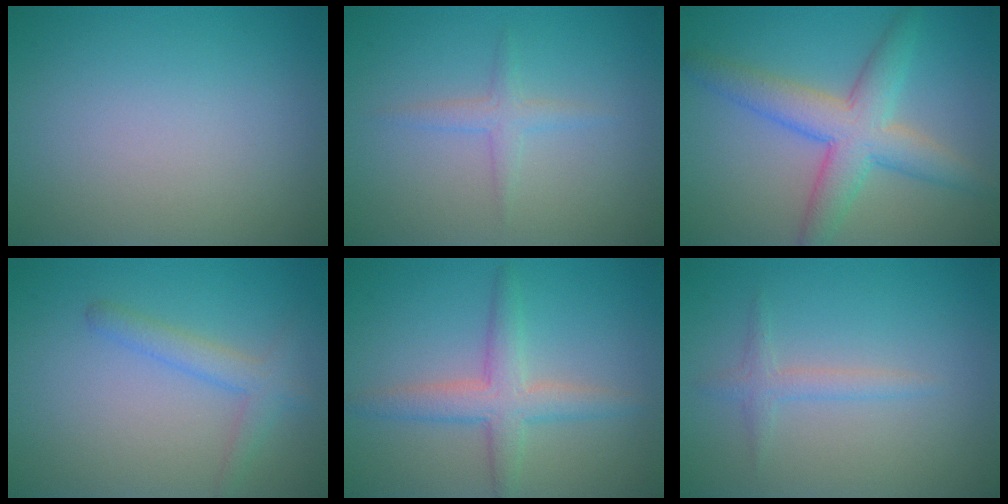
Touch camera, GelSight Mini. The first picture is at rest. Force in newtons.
{"total": 1.5, "press": 1.5, "slide": 0.0}
{"total": 5.8, "press": 5.8, "slide": 0.1}
{"total": 2.4, "press": 2.4, "slide": 0.1}
{"total": 3.6, "press": 3.6, "slide": 0.1}
{"total": 1.5, "press": 1.5, "slide": 0.1}